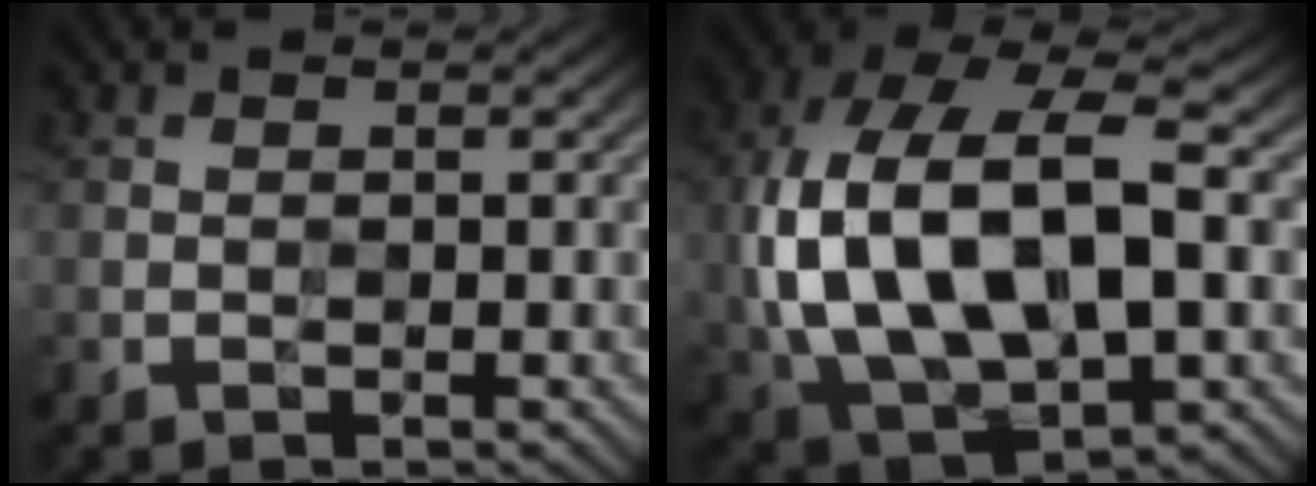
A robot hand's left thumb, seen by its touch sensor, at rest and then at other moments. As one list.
[{"total": 18.9, "force": [0.0, 10.3, 15.9], "torque": [-0.352, -0.001, 0.011]}]